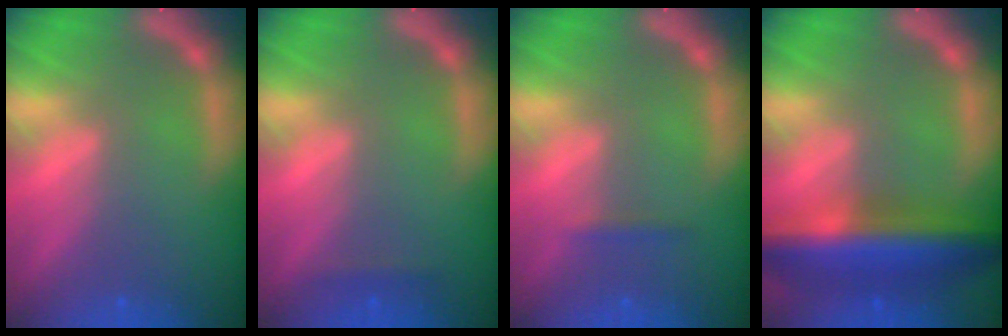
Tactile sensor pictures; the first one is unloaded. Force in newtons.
{"total": 0.9}
{"total": 0.9}
{"total": 9.5}